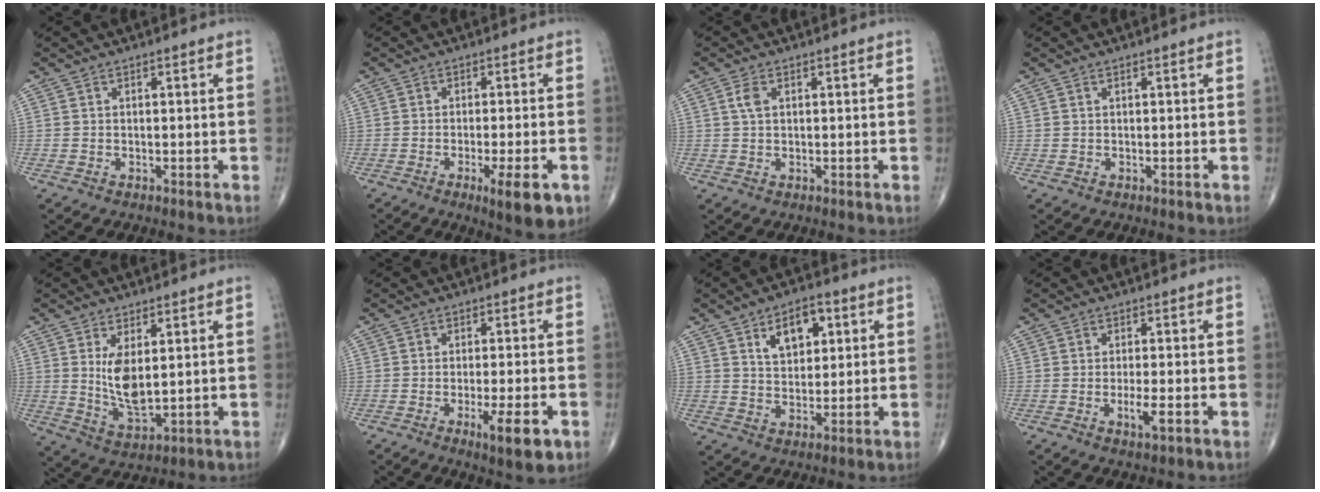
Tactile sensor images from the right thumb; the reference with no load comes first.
{"total": 7.9, "force": [-3.3, 1.7, 6.9], "torque": [-0.100, -0.008, -0.045]}
{"total": 2.3, "force": [0.7, 1.3, 1.8], "torque": [-0.039, 0.006, 0.015]}
{"total": 0.0}
{"total": 8.3, "force": [1.9, 3.5, 7.3], "torque": [-0.130, -0.031, 0.049]}
{"total": 7.4, "force": [-3.0, 1.6, 6.6], "torque": [-0.103, -0.009, -0.043]}
{"total": 8.2, "force": [3.4, 4.8, 5.6], "torque": [-0.061, -0.012, 0.054]}
{"total": 3.4, "force": [-1.1, 0.7, 3.2], "torque": [-0.062, -0.005, -0.021]}